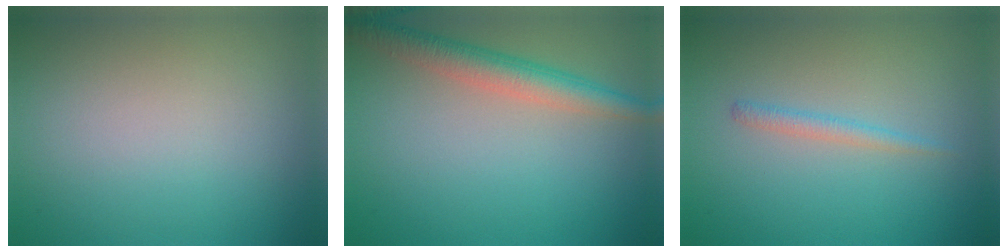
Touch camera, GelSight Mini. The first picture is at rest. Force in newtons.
{"total": 3.9, "press": 3.9, "slide": 0.1}
{"total": 1.2, "press": 1.2, "slide": 0.0}